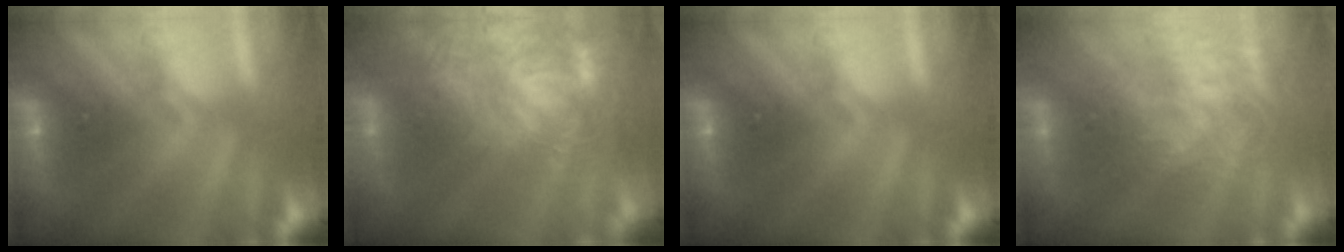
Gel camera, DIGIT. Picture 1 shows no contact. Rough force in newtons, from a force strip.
{"total": 11.2}
{"total": 0.0}
{"total": 3.6}